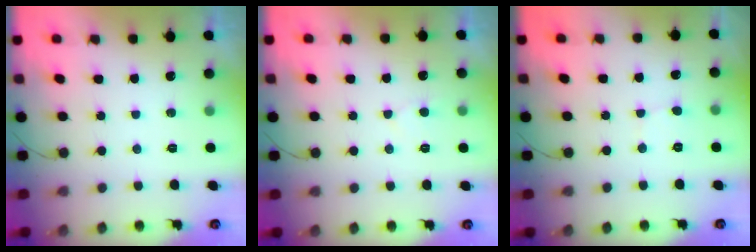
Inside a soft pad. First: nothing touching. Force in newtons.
{"total": 4.3, "press": 4.3, "slide": 0.4}
{"total": 2.6, "press": 2.6, "slide": 0.2}